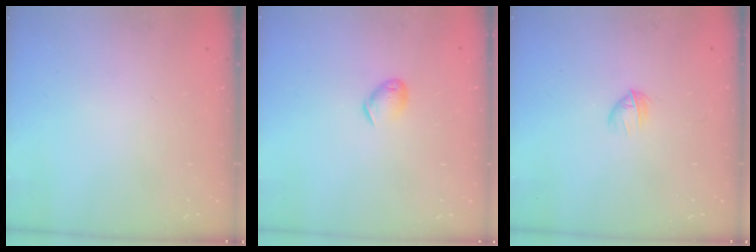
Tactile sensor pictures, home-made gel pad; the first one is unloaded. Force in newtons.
{"total": 5.3, "press": 5.2, "slide": 1.1}
{"total": 3.3, "press": 3.2, "slide": 1.0}